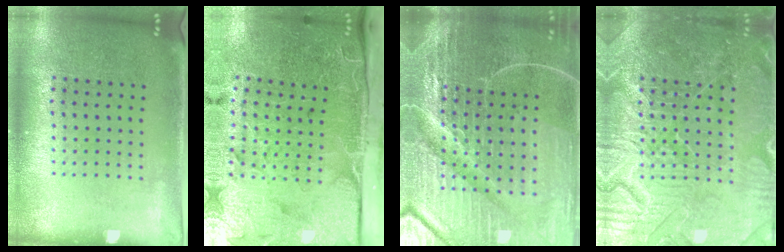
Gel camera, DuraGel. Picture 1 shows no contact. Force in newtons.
{"total": 5.1, "press": 4.0, "slide": 3.2}
{"total": 7.1, "press": 6.2, "slide": 3.5}
{"total": 5.2, "press": 5.1, "slide": 0.6}